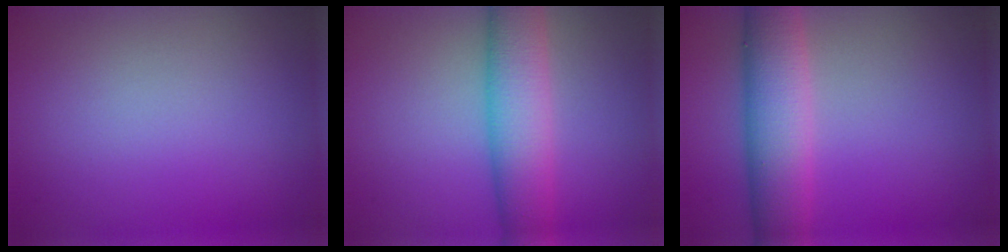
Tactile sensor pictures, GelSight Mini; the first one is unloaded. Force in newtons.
{"total": 6.2, "press": 6.2, "slide": 0.3}
{"total": 6.1, "press": 6.1, "slide": 0.6}